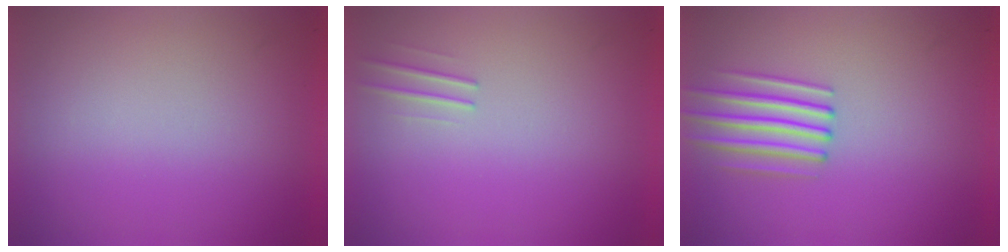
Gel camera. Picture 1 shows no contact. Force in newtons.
{"total": 1.1}
{"total": 2.6}